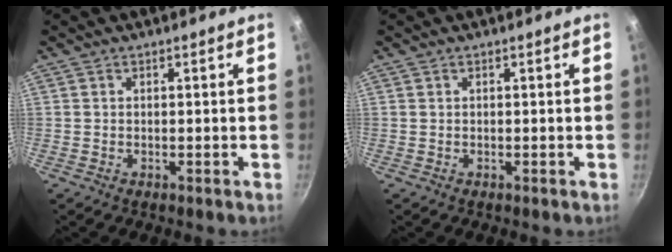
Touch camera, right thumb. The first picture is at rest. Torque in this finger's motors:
{"motor_torque": [0.00, 0.00, 0.00, 0.00, 0.00]}